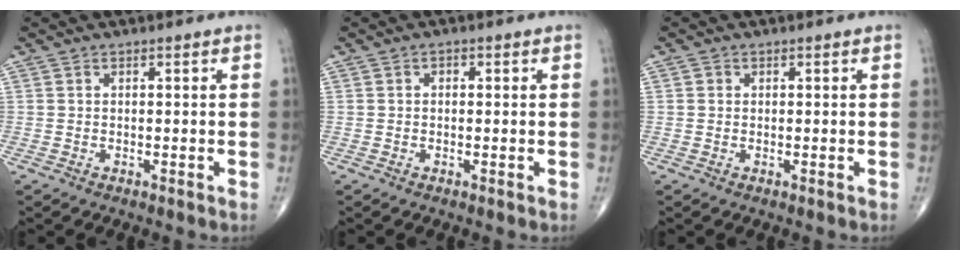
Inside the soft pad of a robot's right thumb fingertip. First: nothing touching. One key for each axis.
{"total": 0.8, "fx": 0.2, "fy": 0.6, "fz": 0.5, "tx": -0.001, "ty": 0.003, "tz": -0.001}
{"total": 0.6, "fx": 0.1, "fy": 0.6, "fz": 0.1, "tx": 0.001, "ty": 0.002, "tz": 0.001}